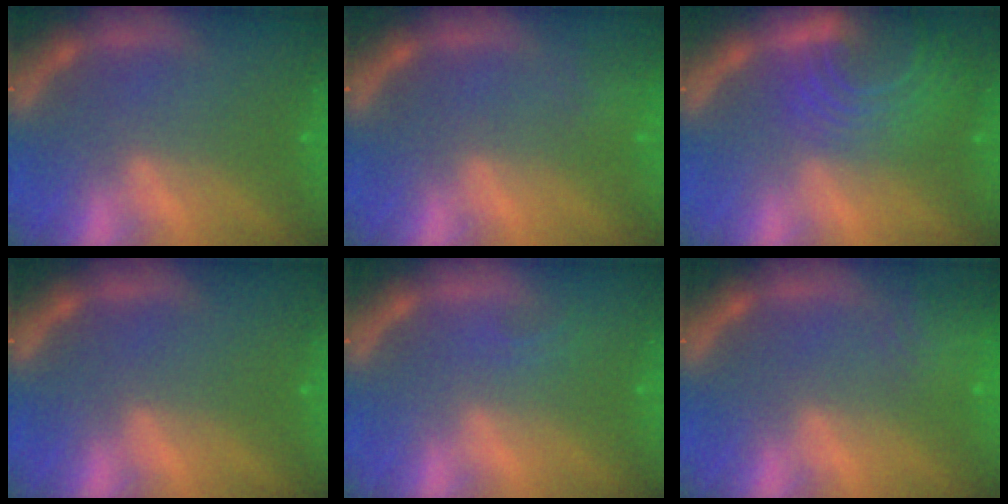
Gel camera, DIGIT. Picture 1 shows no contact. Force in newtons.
{"total": 1.9}
{"total": 9.5}
{"total": 0.0}
{"total": 0.9}
{"total": 4.0}